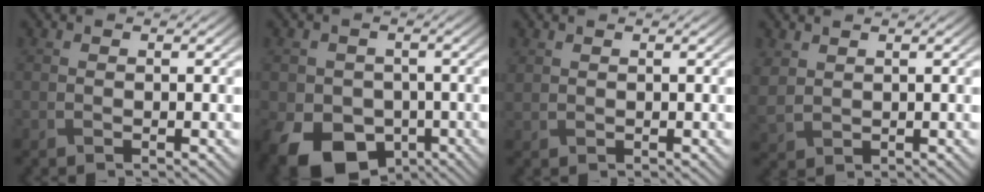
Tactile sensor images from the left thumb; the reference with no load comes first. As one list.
[{"total": 11.7, "force": [-5.3, 8.9, 5.4], "torque": [-0.117, -0.053, -0.094]}, {"total": 0.8, "force": [0.7, 0.4, 0.2], "torque": [-0.011, 0.000, 0.019]}, {"total": 2.4, "force": [1.5, 1.6, 1.1], "torque": [-0.037, -0.001, 0.036]}]